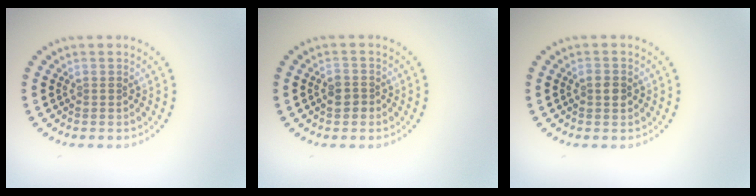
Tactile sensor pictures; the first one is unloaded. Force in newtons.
{"total": 1.8, "press": 1.7, "slide": 0.6}
{"total": 1.3, "press": 1.3, "slide": 0.1}